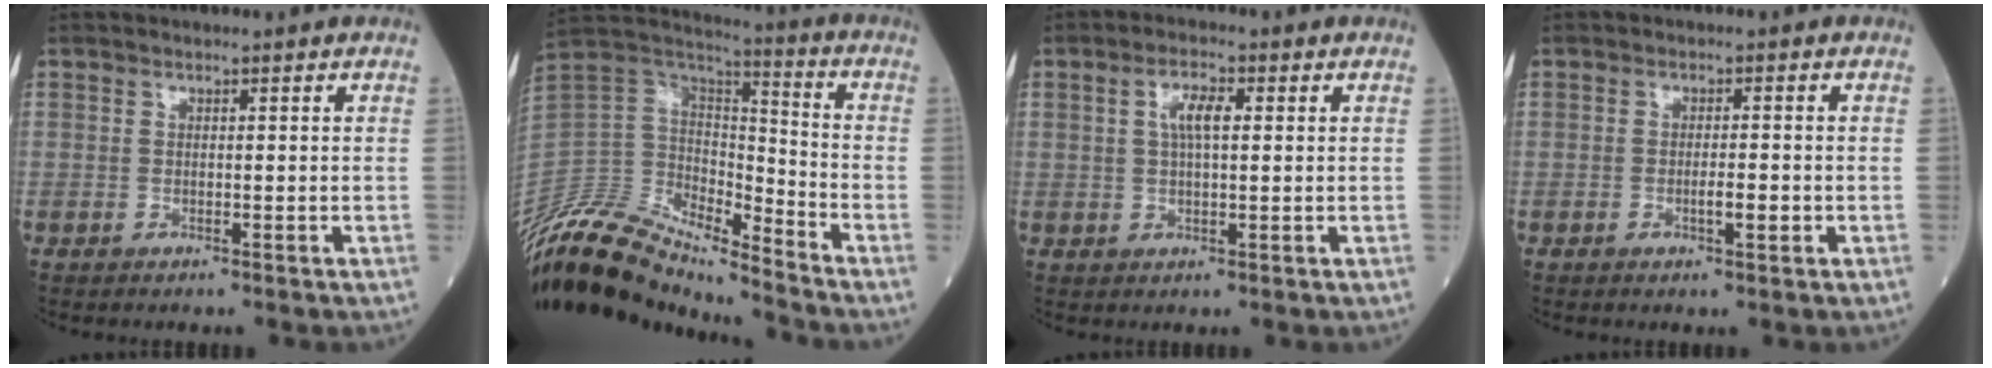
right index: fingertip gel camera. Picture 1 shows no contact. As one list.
[{"total": 18.9, "force": [-17.6, 3.5, 5.9], "torque": [-0.119, 0.045, -0.326]}, {"total": 4.1, "force": [1.0, 1.1, 3.8], "torque": [-0.074, 0.009, 0.019]}, {"total": 2.5, "force": [-0.6, 0.3, 2.4], "torque": [-0.042, -0.001, -0.009]}]